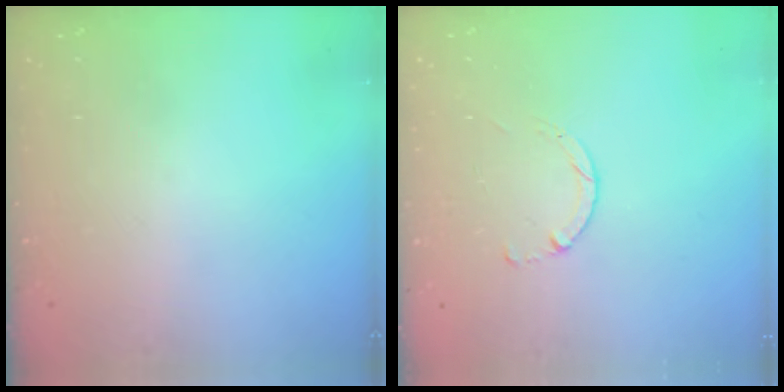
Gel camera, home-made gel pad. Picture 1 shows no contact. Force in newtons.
{"total": 1.8, "press": 1.8, "slide": 0.2}